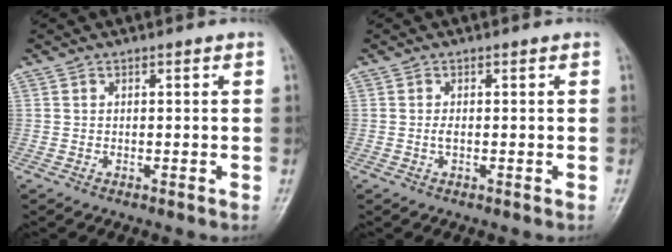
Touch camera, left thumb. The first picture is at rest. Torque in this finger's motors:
{"motor_torque": [-0.10, 0.08, 0.12, -0.02, -0.02]}